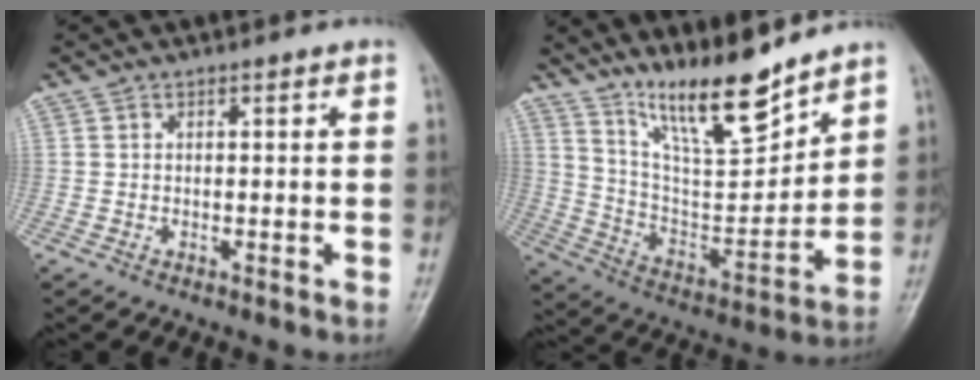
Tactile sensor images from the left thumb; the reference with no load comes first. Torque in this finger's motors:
{"motor_torque": [1.42, 0.62, 1.43, -1.34, 0.10]}